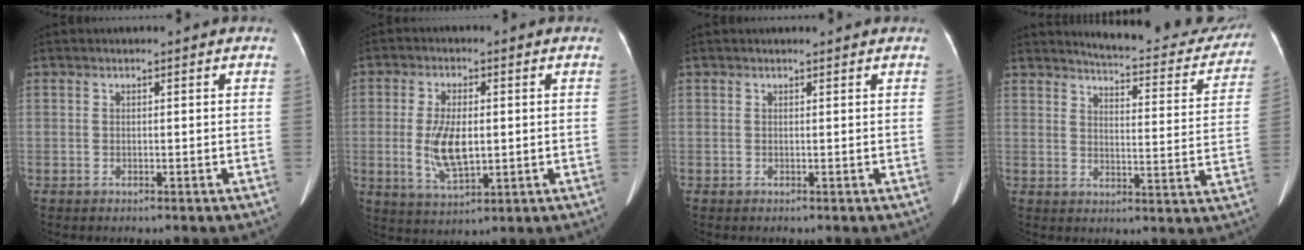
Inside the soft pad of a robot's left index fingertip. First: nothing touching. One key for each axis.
{"total": 7.7, "fx": -0.5, "fy": 3.1, "fz": 7.0, "tx": -0.148, "ty": -0.004, "tz": -0.002}
{"total": 0.6, "fx": 0.5, "fy": 0.4, "fz": 0.0, "tx": -0.005, "ty": 0.010, "tz": 0.006}
{"total": 20.2, "fx": 19.1, "fy": 3.1, "fz": 5.6, "tx": -0.059, "ty": -0.078, "tz": 0.220}